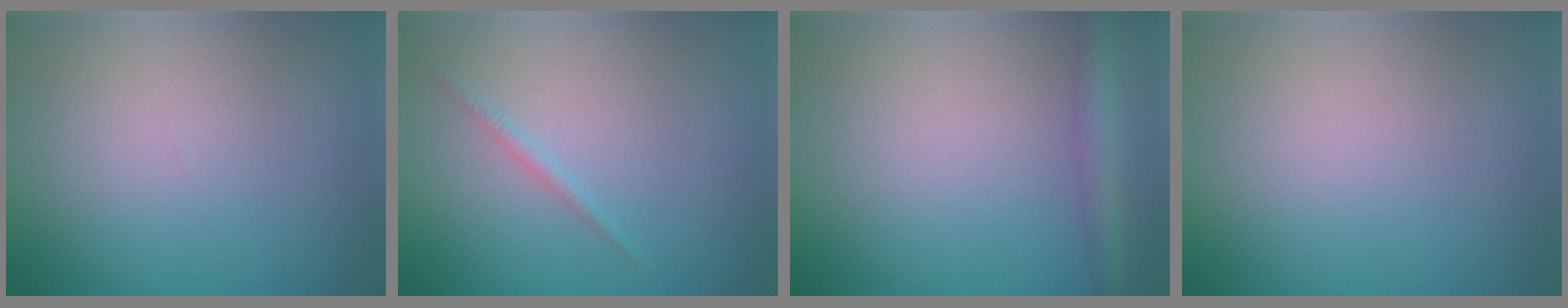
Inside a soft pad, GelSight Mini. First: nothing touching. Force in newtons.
{"total": 0.8, "press": 0.8, "slide": 0.1}
{"total": 3.0, "press": 3.0, "slide": 0.1}
{"total": 0.0}